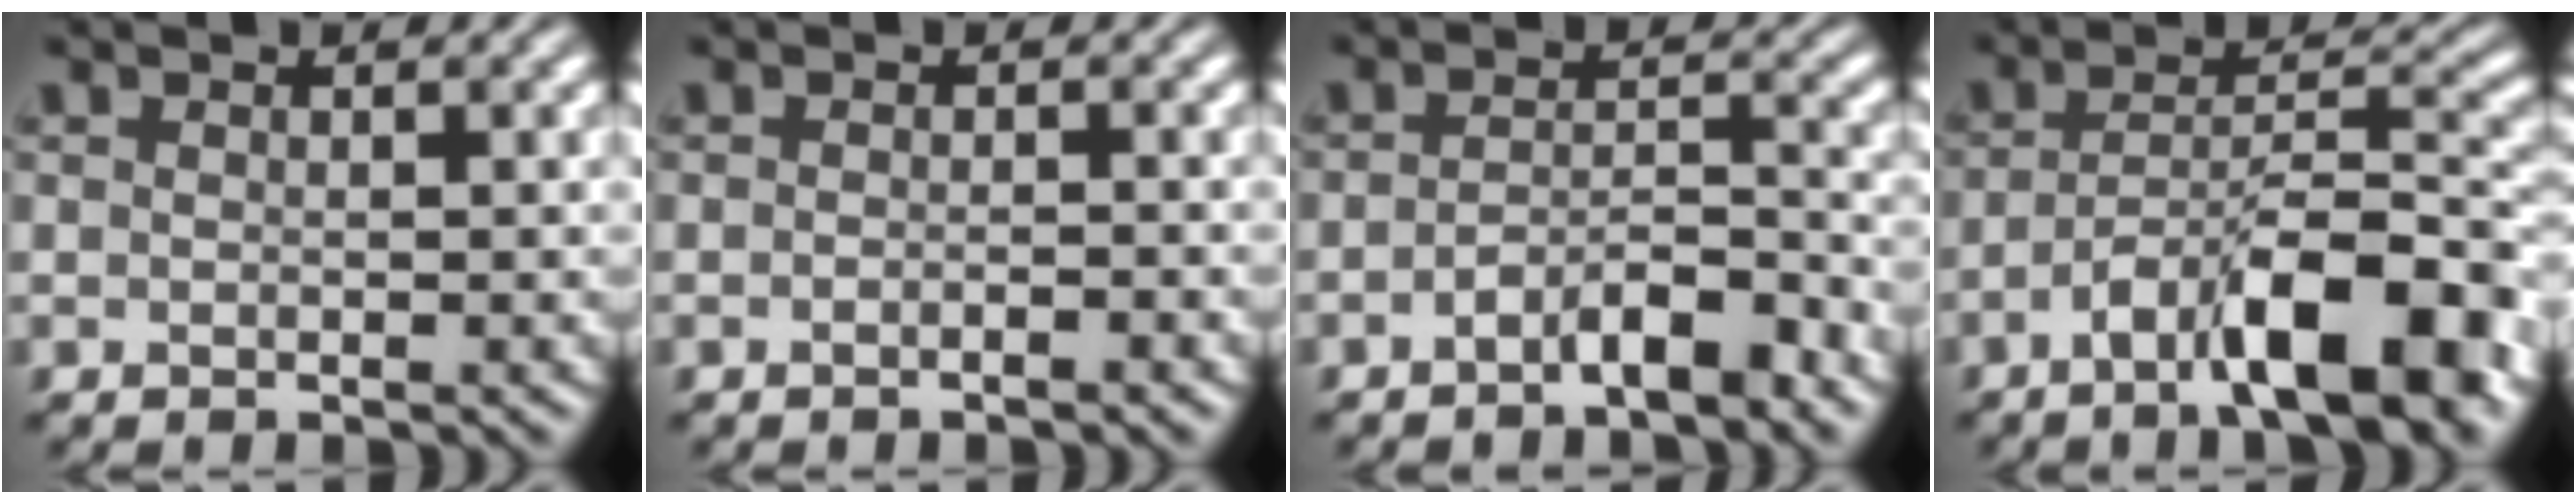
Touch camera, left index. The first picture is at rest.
{"total": 0.8, "force": [-0.6, 0.1, 0.5], "torque": [-0.009, 0.000, -0.012]}
{"total": 3.4, "force": [-2.4, 0.9, 2.2], "torque": [-0.039, 0.010, -0.045]}
{"total": 9.4, "force": [-5.1, 2.5, 7.4], "torque": [-0.117, 0.016, -0.086]}